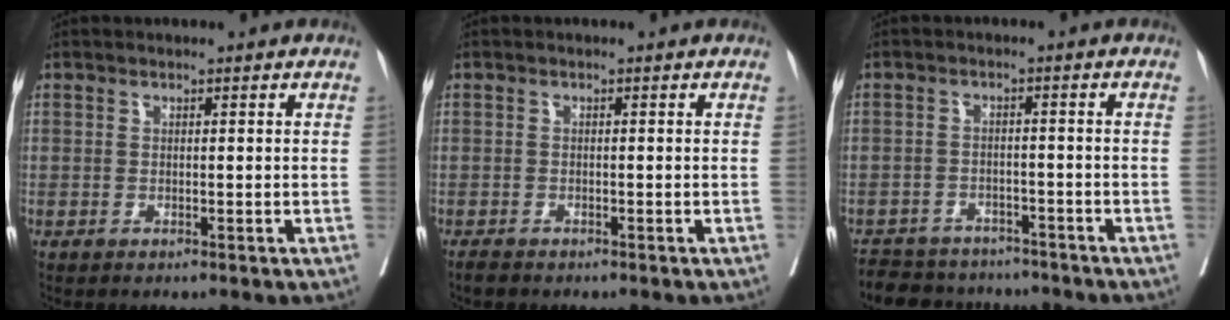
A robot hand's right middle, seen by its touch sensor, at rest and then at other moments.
{"total": 1.2, "force": [-1.1, 0.4, 0.4], "torque": [-0.010, -0.002, -0.018]}
{"total": 9.9, "force": [-9.0, 3.7, 1.8], "torque": [-0.031, 0.009, -0.121]}